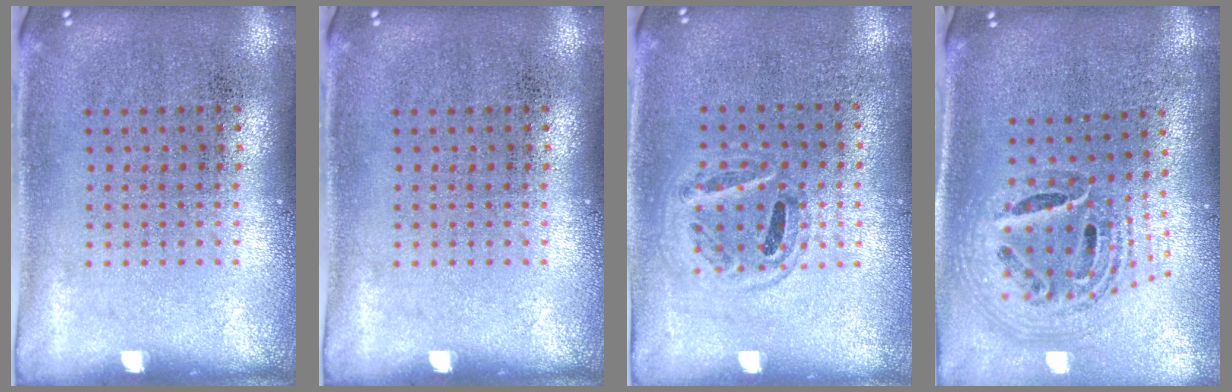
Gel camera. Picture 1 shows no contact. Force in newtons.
{"total": 0.0}
{"total": 0.9, "press": 0.8, "slide": 0.3}
{"total": 1.6, "press": 1.4, "slide": 0.8}